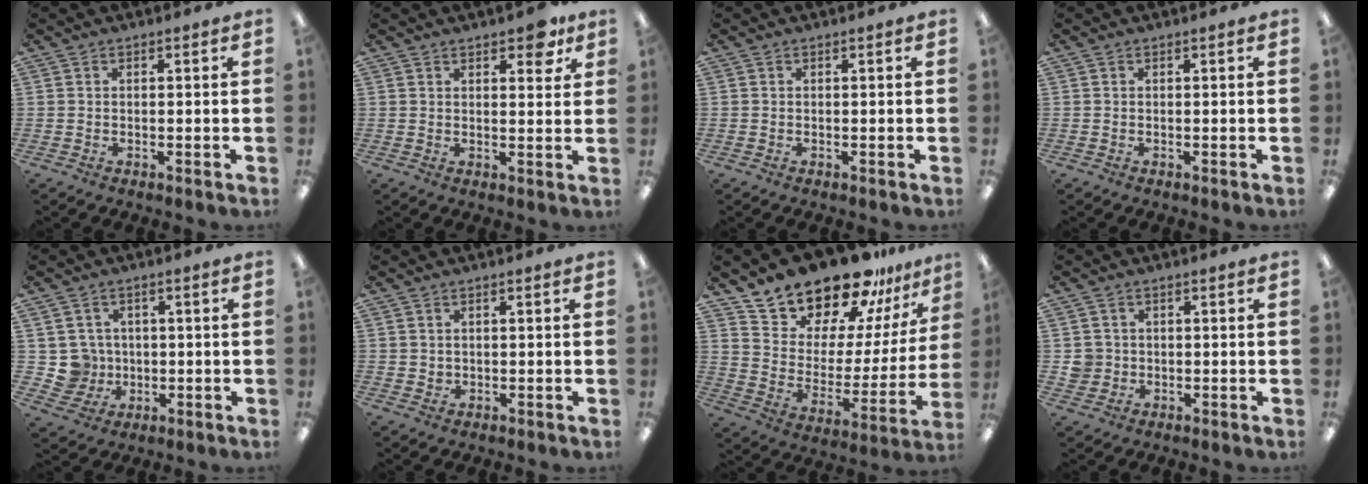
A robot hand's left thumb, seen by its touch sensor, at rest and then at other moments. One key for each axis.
{"total": 5.9, "fx": 4.0, "fy": 2.6, "fz": 3.6, "tx": -0.040, "ty": -0.014, "tz": 0.063}
{"total": 0.0}
{"total": 0.0}
{"total": 6.2, "fx": 0.7, "fy": 6.2, "fz": 0.5, "tx": -0.024, "ty": 0.004, "tz": 0.019}
{"total": 1.3, "fx": 0.7, "fy": 1.1, "fz": 0.2, "tx": -0.006, "ty": 0.003, "tz": 0.011}
{"total": 20.9, "fx": 18.8, "fy": 7.8, "fz": 4.8, "tx": -0.088, "ty": -0.156, "tz": 0.340}
{"total": 3.5, "fx": 0.1, "fy": 3.5, "fz": 0.5, "tx": -0.007, "ty": 0.005, "tz": -0.001}